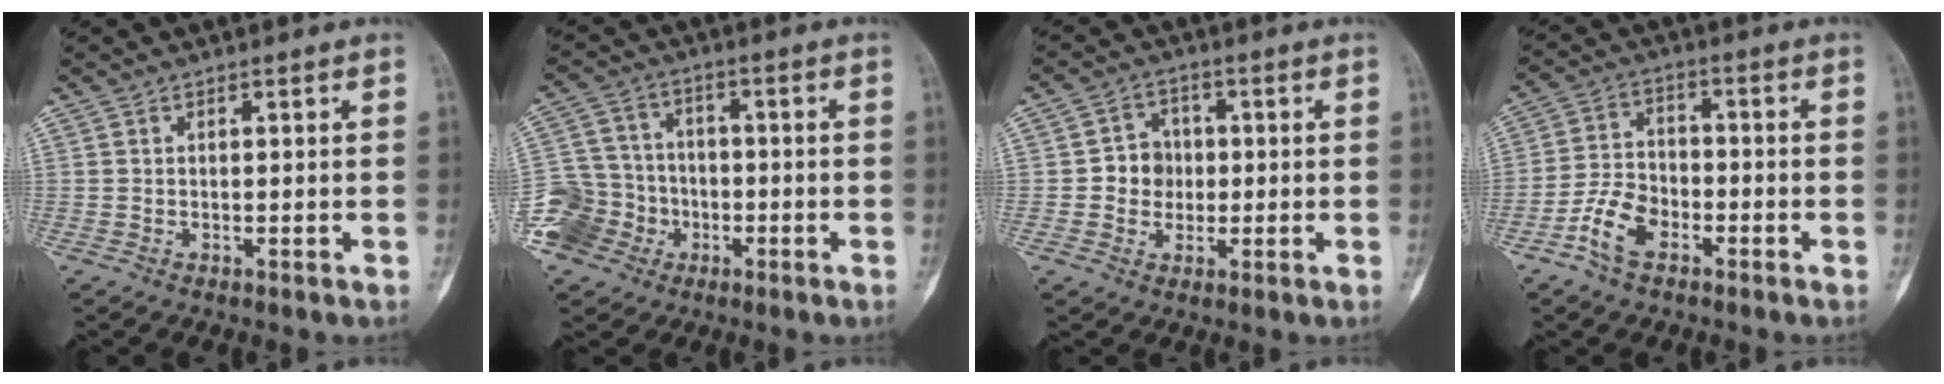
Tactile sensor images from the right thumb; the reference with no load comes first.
{"total": 12.4, "force": [-5.0, 10.9, 3.3], "torque": [-0.057, 0.046, -0.085]}
{"total": 6.9, "force": [-0.4, 6.2, 2.9], "torque": [-0.007, 0.013, -0.015]}
{"total": 7.6, "force": [-4.1, 4.6, 4.4], "torque": [-0.079, 0.026, -0.085]}